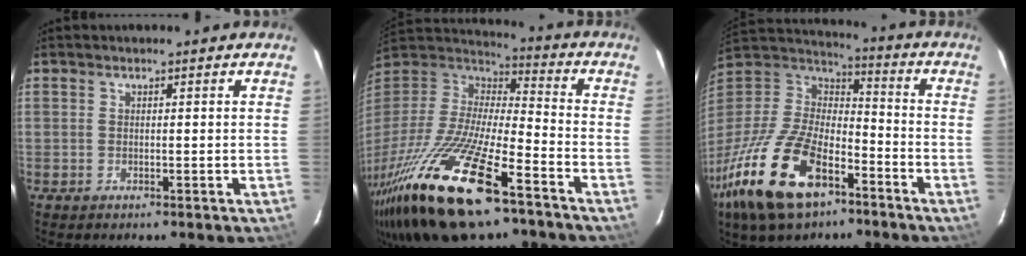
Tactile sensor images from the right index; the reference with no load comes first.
{"total": 31.7, "force": [-19.5, 9.3, 23.2], "torque": [-0.465, -0.064, -0.345]}
{"total": 26.6, "force": [-15.3, 12.9, 17.5], "torque": [-0.383, -0.034, -0.270]}